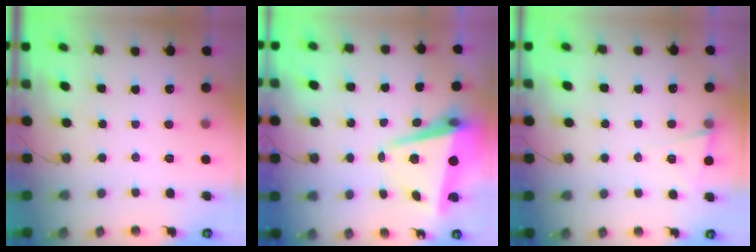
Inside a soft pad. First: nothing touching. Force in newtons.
{"total": 8.1, "press": 7.8, "slide": 2.3}
{"total": 5.0, "press": 4.5, "slide": 2.1}